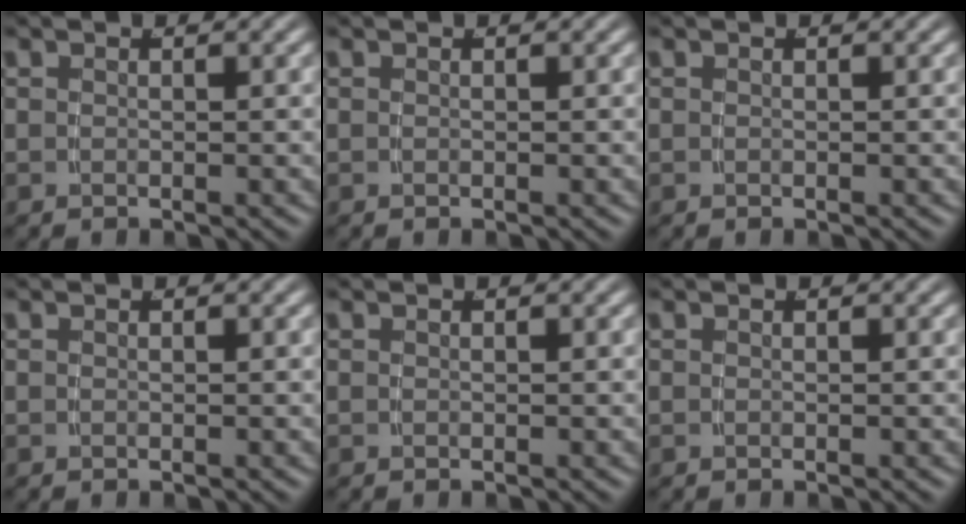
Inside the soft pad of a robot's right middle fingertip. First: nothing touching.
{"total": 0.0}
{"total": 0.0}
{"total": 0.0}
{"total": 0.0}
{"total": 0.0}